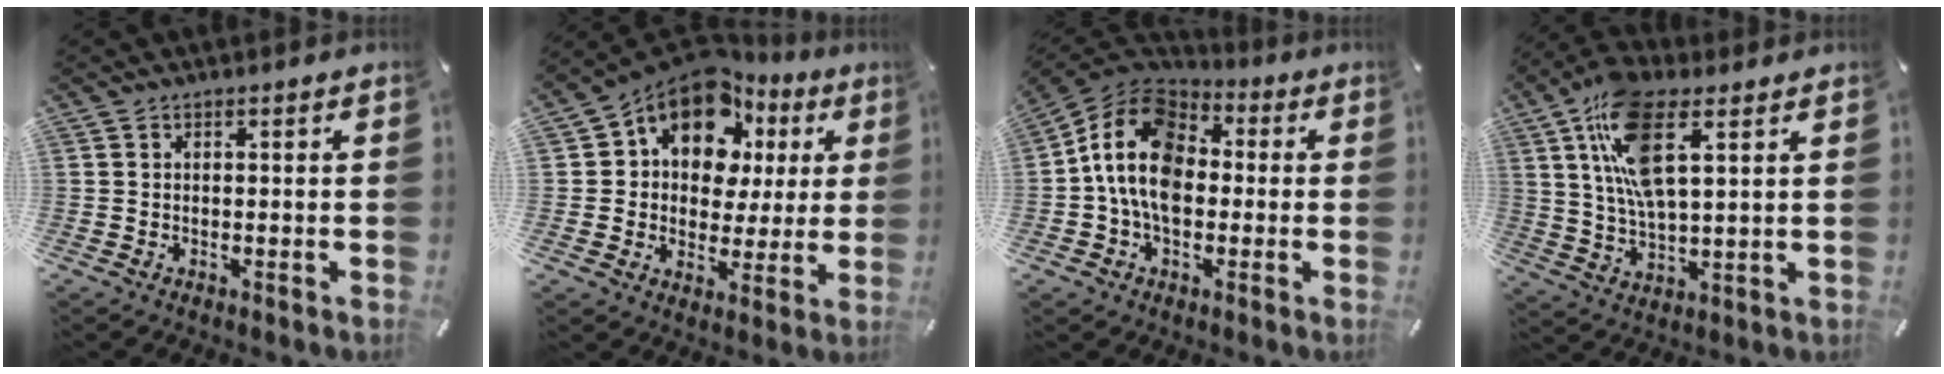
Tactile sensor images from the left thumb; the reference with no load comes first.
{"total": 14.0, "force": [8.0, 9.4, 6.7], "torque": [-0.134, -0.046, 0.148]}
{"total": 13.8, "force": [-1.7, 10.3, 9.0], "torque": [-0.192, 0.023, -0.037]}
{"total": 14.8, "force": [6.7, 6.1, 11.7], "torque": [-0.253, -0.012, 0.117]}